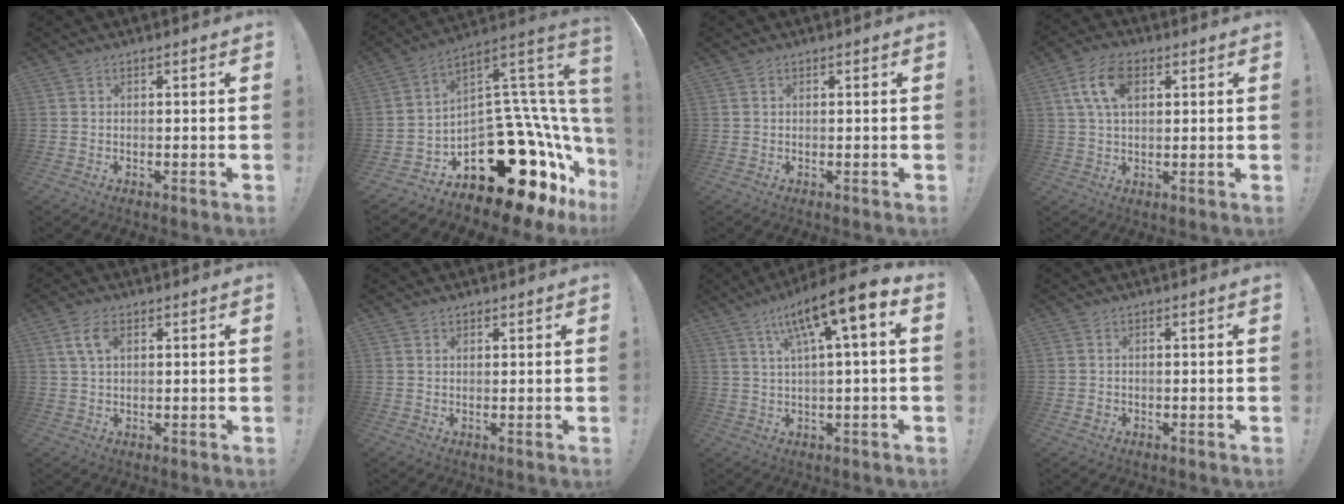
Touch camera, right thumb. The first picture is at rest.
{"total": 23.5, "force": [-11.6, 11.7, 16.8], "torque": [-0.201, 0.020, -0.156]}
{"total": 0.0}
{"total": 10.1, "force": [3.3, 6.0, 7.4], "torque": [-0.135, 0.008, 0.063]}
{"total": 5.3, "force": [2.0, 2.9, 4.0], "torque": [-0.066, 0.001, 0.036]}
{"total": 1.3, "force": [1.0, 0.7, 0.0], "torque": [0.016, -0.009, 0.017]}
{"total": 12.6, "force": [4.8, 1.4, 11.6], "torque": [-0.188, -0.024, 0.067]}
{"total": 1.1, "force": [-0.1, 1.1, 0.2], "torque": [0.005, -0.002, -0.004]}